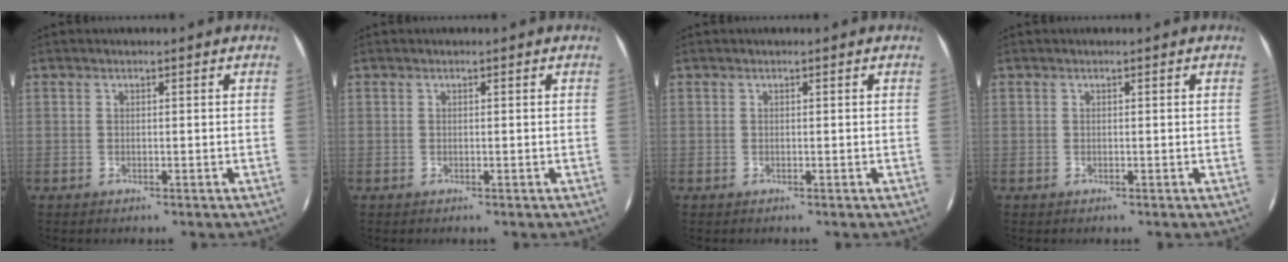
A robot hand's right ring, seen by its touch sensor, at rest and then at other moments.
{"total": 0.0}
{"total": 0.0}
{"total": 0.0}